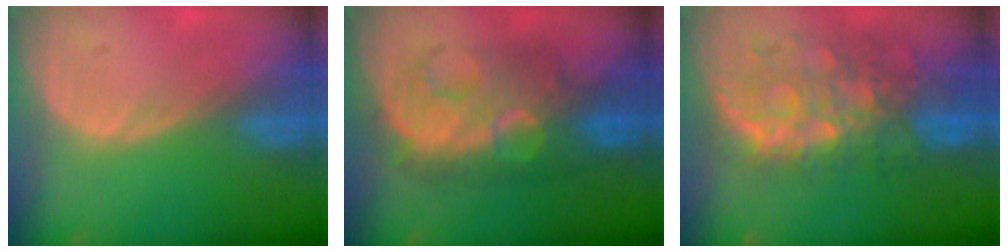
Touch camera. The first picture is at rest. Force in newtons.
{"total": 9.1, "press": 9.1, "slide": 0.4}
{"total": 10.9, "press": 9.5, "slide": 5.2}